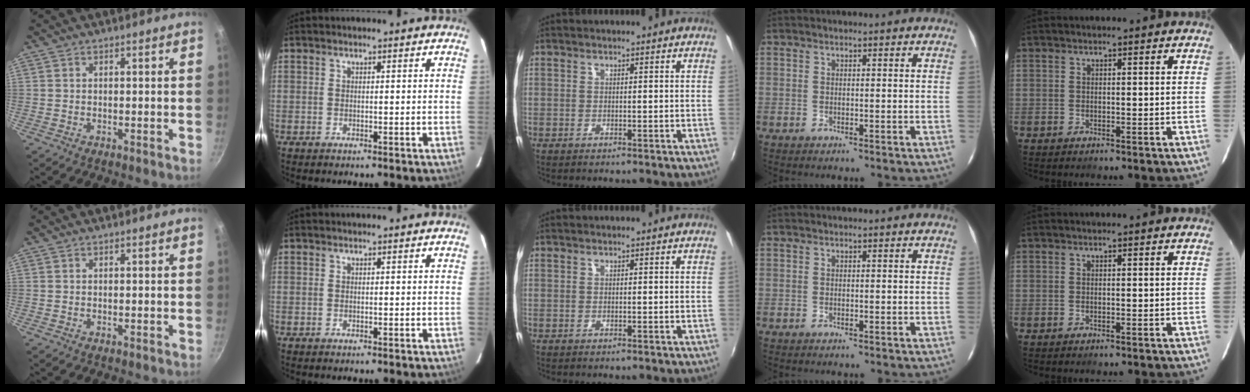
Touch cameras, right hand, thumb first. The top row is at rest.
{}